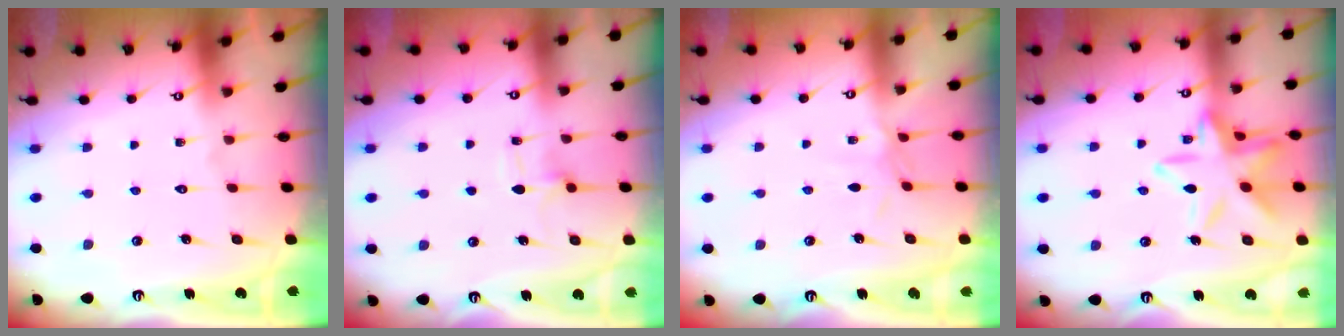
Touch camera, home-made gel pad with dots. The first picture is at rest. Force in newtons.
{"total": 5.1, "press": 5.0, "slide": 1.2}
{"total": 3.8, "press": 3.7, "slide": 0.5}
{"total": 15.4, "press": 15.4, "slide": 0.9}